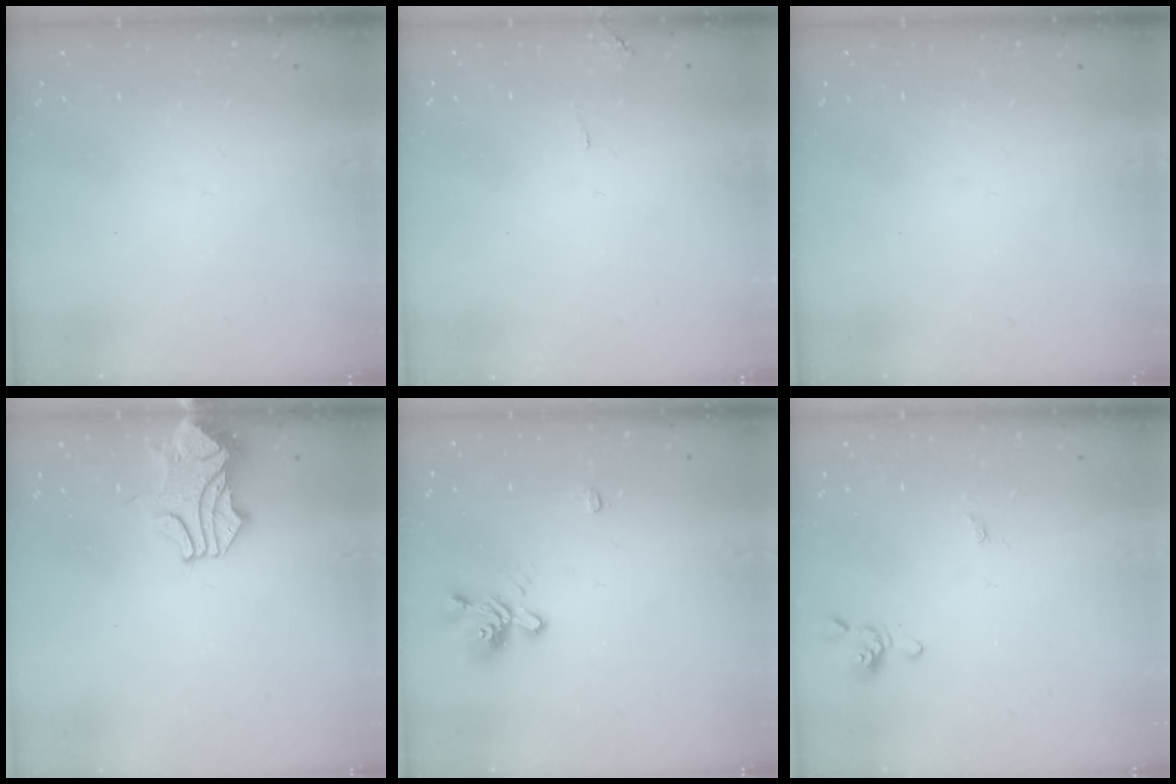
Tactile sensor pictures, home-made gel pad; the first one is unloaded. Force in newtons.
{"total": 2.0, "press": 2.0, "slide": 0.5}
{"total": 0.0}
{"total": 1.9, "press": 1.8, "slide": 0.6}
{"total": 1.5, "press": 1.0, "slide": 1.1}
{"total": 0.5, "press": 0.5, "slide": 0.3}